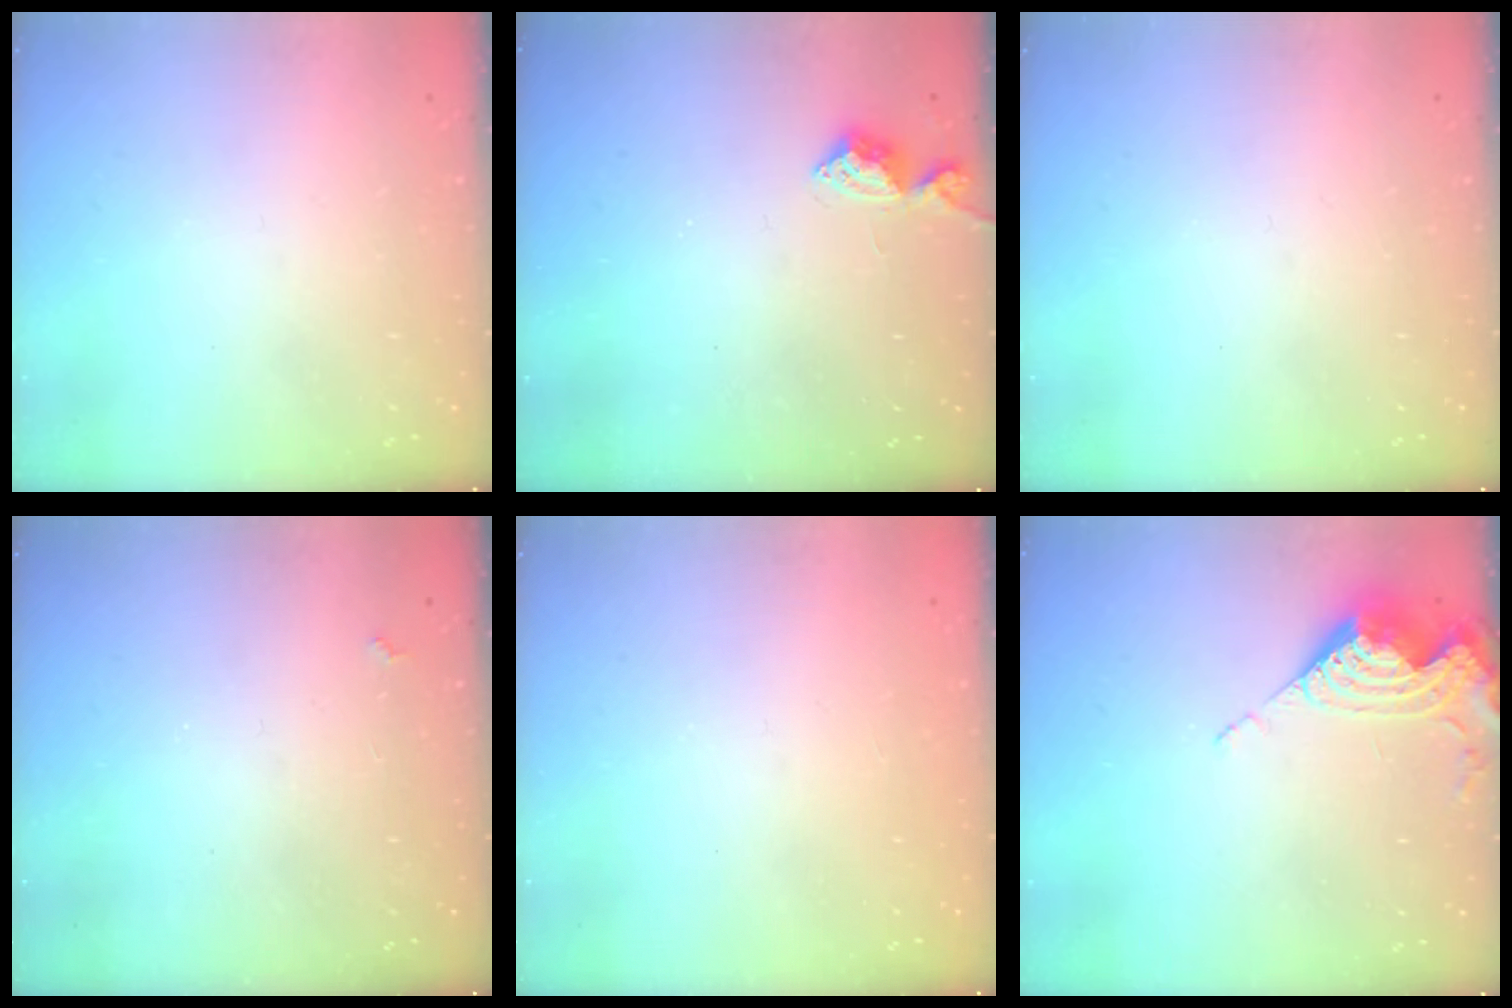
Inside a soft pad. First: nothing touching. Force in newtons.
{"total": 5.8, "press": 5.7, "slide": 0.7}
{"total": 0.0}
{"total": 1.7, "press": 1.7, "slide": 0.4}
{"total": 1.0, "press": 0.9, "slide": 0.3}
{"total": 8.6, "press": 8.5, "slide": 0.9}